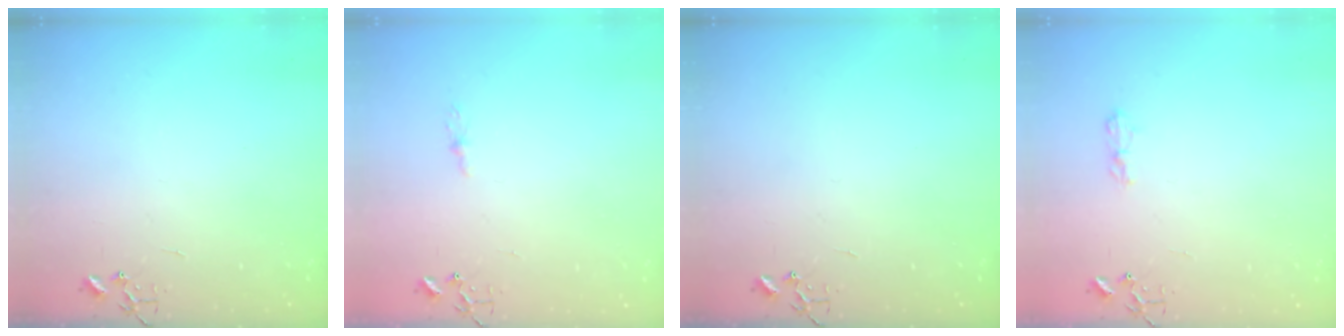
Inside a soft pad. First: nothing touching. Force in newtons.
{"total": 4.0, "press": 4.0, "slide": 0.4}
{"total": 0.0}
{"total": 5.4, "press": 5.4, "slide": 0.7}